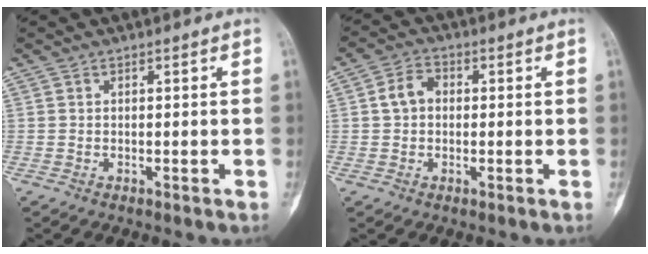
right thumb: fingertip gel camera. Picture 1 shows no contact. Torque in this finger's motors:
{"motor_torque": [-0.15, 0.43, 0.02, -0.03, -0.04]}